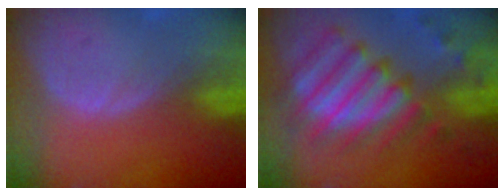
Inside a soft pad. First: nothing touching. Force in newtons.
{"total": 12.2, "press": 10.5, "slide": 6.1}